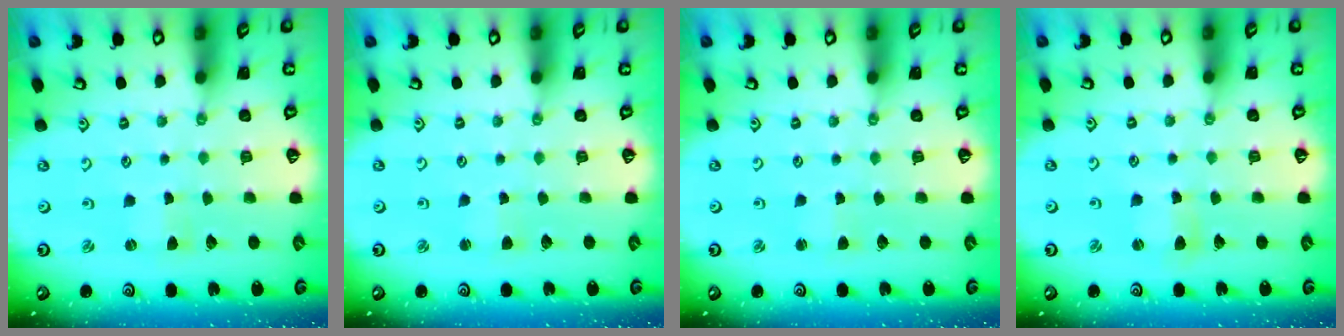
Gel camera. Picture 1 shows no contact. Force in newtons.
{"total": 2.0, "press": 2.0, "slide": 0.3}
{"total": 1.5, "press": 1.4, "slide": 0.2}
{"total": 2.6, "press": 2.5, "slide": 0.3}